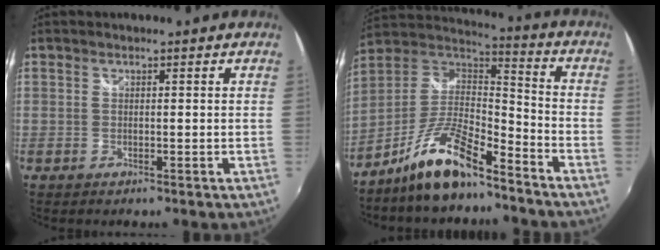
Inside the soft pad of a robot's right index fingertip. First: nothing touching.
{"total": 14.1, "force": [-9.9, 3.8, 9.3], "torque": [-0.198, 0.003, -0.186]}